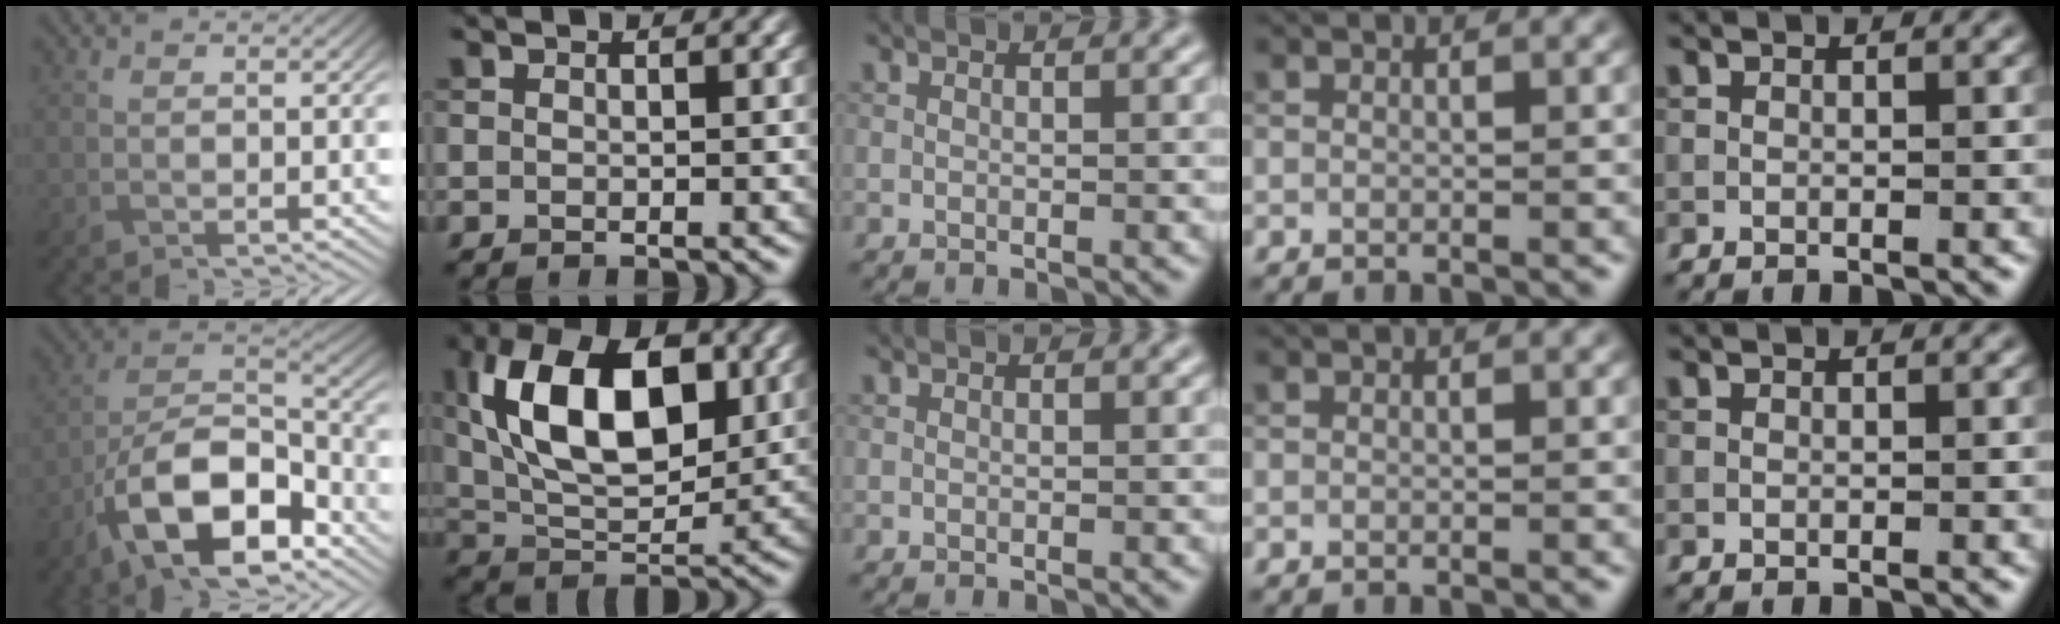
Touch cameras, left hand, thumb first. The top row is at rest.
{"thumb": {"total": 14.7, "force": [-8.1, 7.0, 10.0], "torque": [-0.187, -0.012, -0.162]}, "index": {"total": 12.2, "force": [3.0, 6.5, 9.8], "torque": [-0.163, 0.015, 0.049]}}